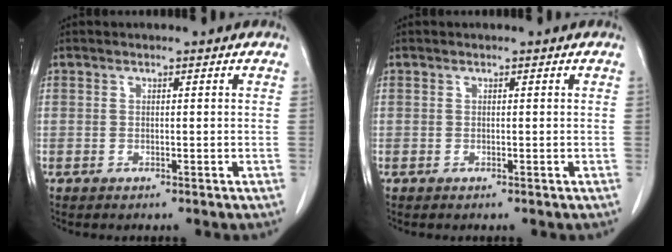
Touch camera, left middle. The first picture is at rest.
{"total": 0.0}